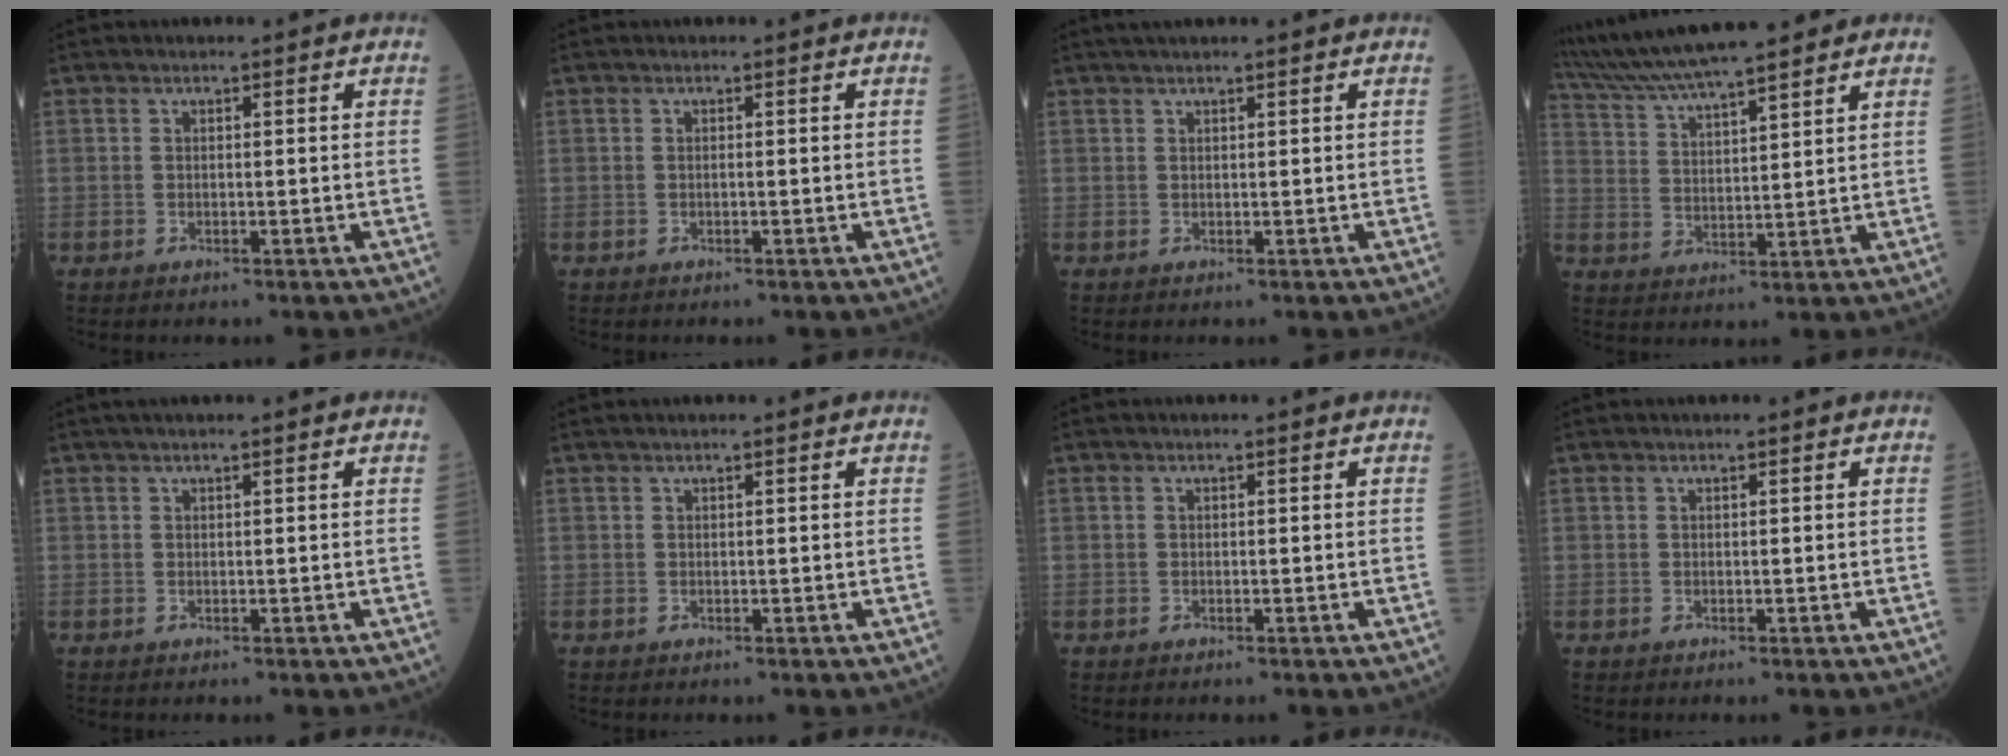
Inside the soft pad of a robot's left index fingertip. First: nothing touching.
{"total": 0.0}
{"total": 3.7, "force": [3.1, 0.0, 2.0], "torque": [-0.024, 0.033, 0.051]}
{"total": 16.3, "force": [14.1, 1.5, 8.0], "torque": [-0.144, 0.032, 0.235]}
{"total": 3.0, "force": [2.5, 0.1, 1.7], "torque": [-0.018, 0.032, 0.039]}
{"total": 0.9, "force": [0.8, 0.0, 0.5], "torque": [-0.008, 0.015, 0.016]}
{"total": 0.0}
{"total": 0.0}